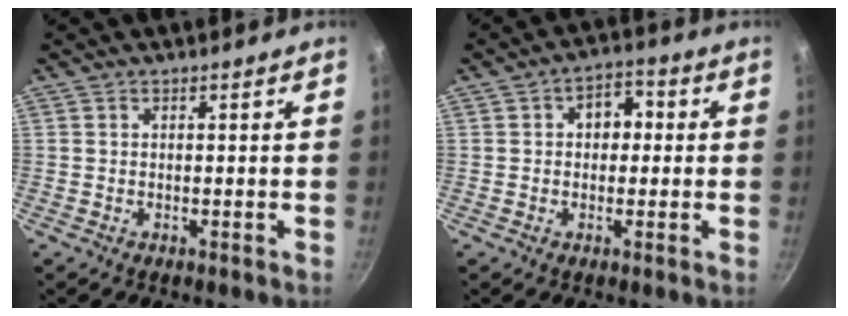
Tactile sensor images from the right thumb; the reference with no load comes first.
{"total": 6.3, "force": [0.8, 4.7, 4.1], "torque": [-0.021, 0.015, 0.005]}